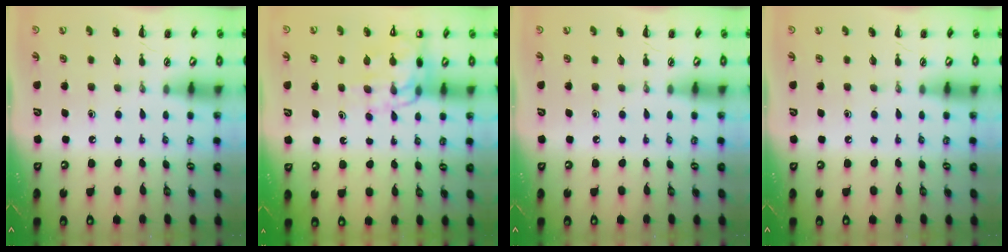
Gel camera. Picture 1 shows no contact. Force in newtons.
{"total": 11.0, "press": 10.6, "slide": 3.0}
{"total": 0.0}
{"total": 0.0}